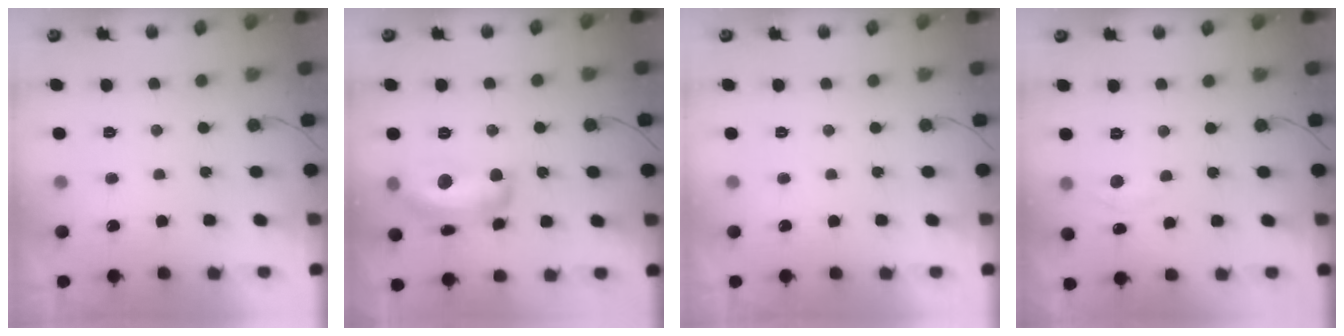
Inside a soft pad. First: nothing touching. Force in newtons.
{"total": 15.8, "press": 15.7, "slide": 0.9}
{"total": 0.0}
{"total": 6.2, "press": 6.1, "slide": 0.9}